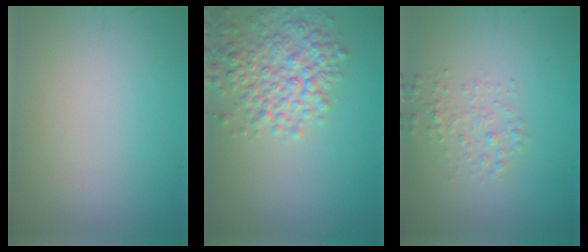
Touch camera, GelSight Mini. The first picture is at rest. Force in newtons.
{"total": 5.0, "press": 5.0, "slide": 0.2}
{"total": 1.7, "press": 1.7, "slide": 0.1}